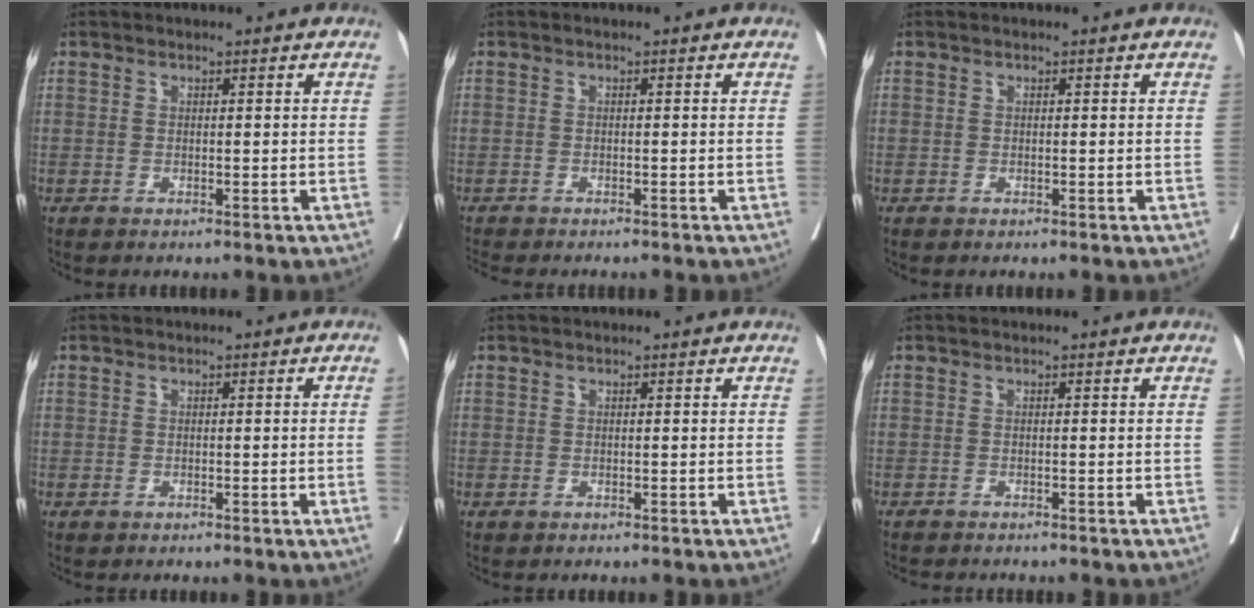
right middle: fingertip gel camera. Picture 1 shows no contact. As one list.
[{"total": 5.1, "force": [-4.6, 0.7, 2.2], "torque": [-0.027, -0.010, -0.066]}, {"total": 0.0}, {"total": 0.9, "force": [-0.1, 0.1, 0.9], "torque": [-0.015, 0.004, 0.001]}, {"total": 0.0}, {"total": 3.5, "force": [-3.2, 0.6, 1.3], "torque": [-0.020, -0.006, -0.041]}]